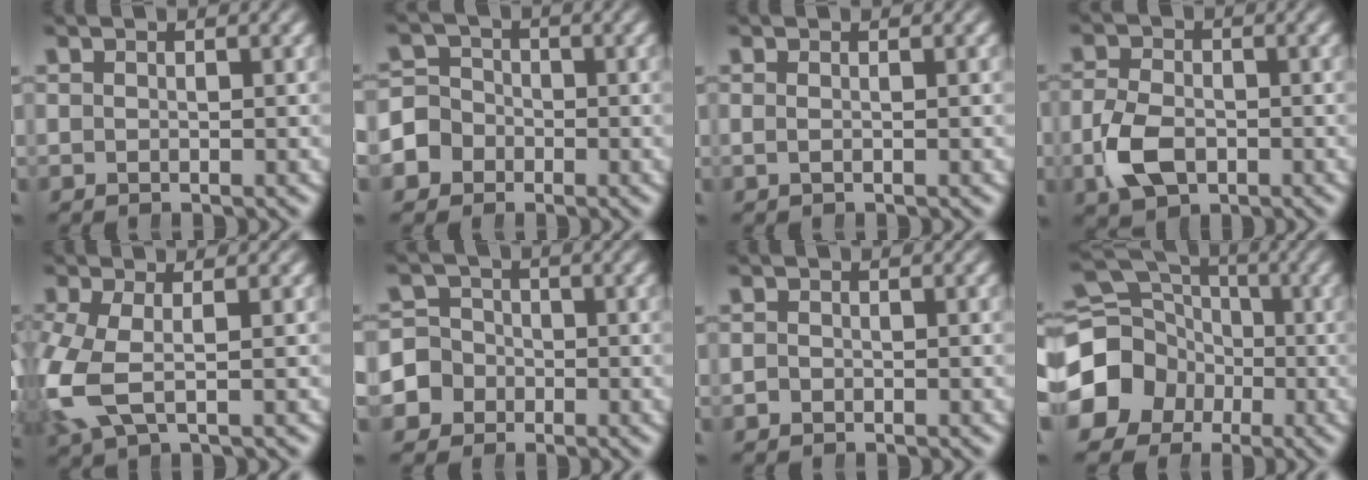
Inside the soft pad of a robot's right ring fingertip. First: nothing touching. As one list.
[{"total": 6.5, "force": [-1.9, 6.0, 1.7], "torque": [-0.032, -0.017, -0.034]}, {"total": 0.6, "force": [0.0, -0.6, 0.3], "torque": [-0.003, -0.002, 0.002]}, {"total": 3.7, "force": [-1.4, 2.3, 2.5], "torque": [-0.046, -0.011, -0.020]}, {"total": 5.2, "force": [-0.6, 3.6, 3.8], "torque": [-0.119, -0.021, 0.002]}, {"total": 8.7, "force": [-2.4, 8.0, 2.2], "torque": [-0.052, -0.028, -0.043]}, {"total": 0.6, "force": [-0.5, 0.2, -0.1], "torque": [0.000, -0.005, -0.008]}, {"total": 14.3, "force": [-1.3, 12.9, 6.0], "torque": [-0.127, -0.035, -0.029]}]